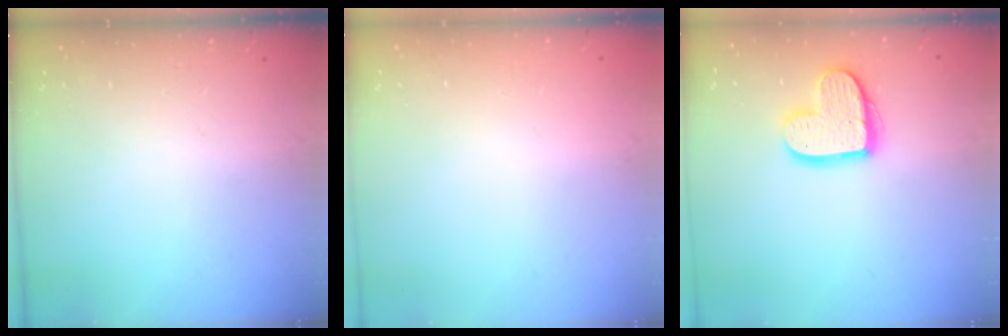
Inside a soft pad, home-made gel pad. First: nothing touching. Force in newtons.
{"total": 0.0}
{"total": 14.5, "press": 14.5, "slide": 1.0}